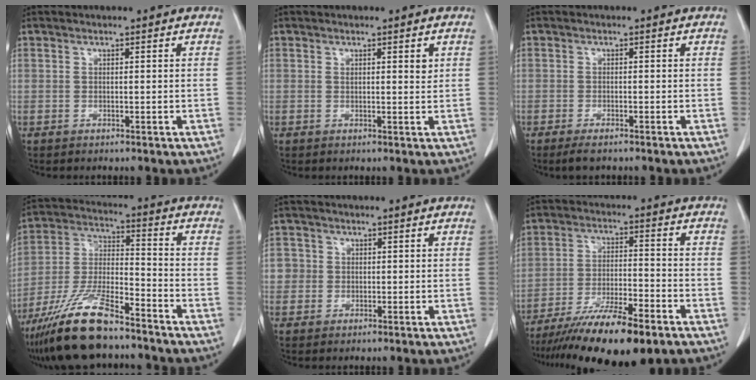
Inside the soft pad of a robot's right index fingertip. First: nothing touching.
{"total": 1.6, "force": [0.8, 0.5, 1.4], "torque": [-0.020, -0.004, 0.011]}
{"total": 2.3, "force": [-1.7, 0.5, 1.4], "torque": [-0.025, -0.004, -0.028]}
{"total": 15.0, "force": [-11.5, 2.9, 9.2], "torque": [-0.193, -0.013, -0.213]}
{"total": 3.0, "force": [0.1, 3.0, 0.1], "torque": [0.014, 0.008, 0.001]}
{"total": 16.1, "force": [-11.8, 2.4, 10.6], "torque": [-0.174, -0.028, -0.198]}